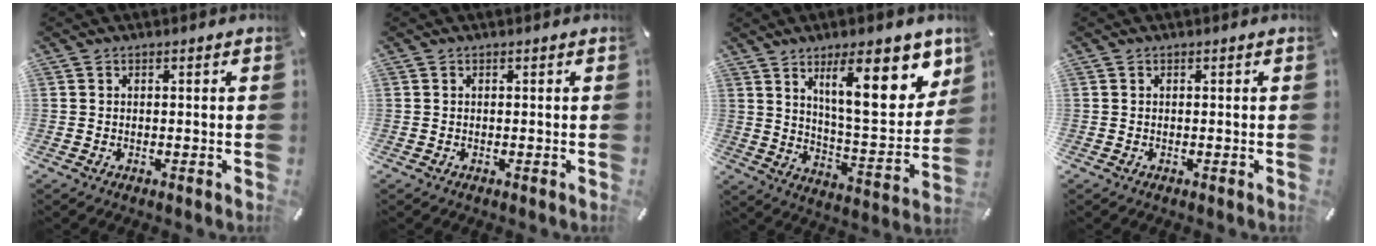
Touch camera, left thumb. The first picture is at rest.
{"total": 0.0}
{"total": 19.9, "force": [10.4, 6.8, 15.6], "torque": [-0.217, -0.057, 0.160]}
{"total": 0.0}